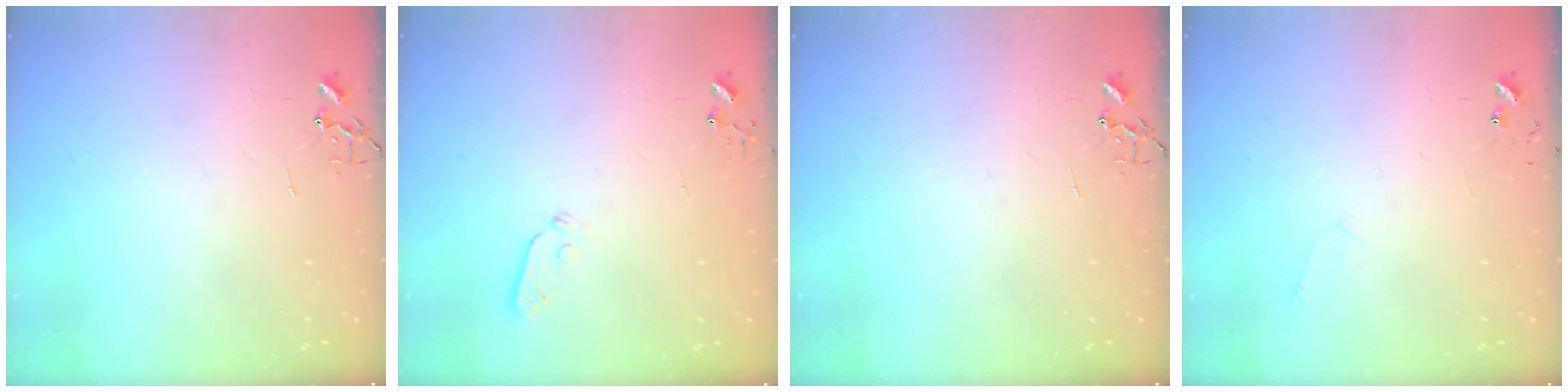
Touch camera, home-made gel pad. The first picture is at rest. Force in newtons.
{"total": 3.9, "press": 3.8, "slide": 0.8}
{"total": 0.0}
{"total": 4.8, "press": 4.8, "slide": 0.5}